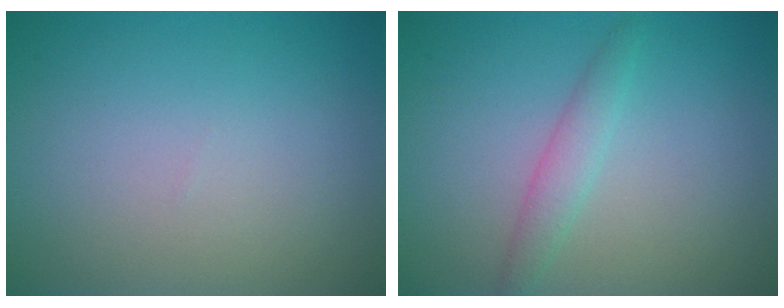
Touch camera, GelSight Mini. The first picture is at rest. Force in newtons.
{"total": 1.9, "press": 1.9, "slide": 0.1}